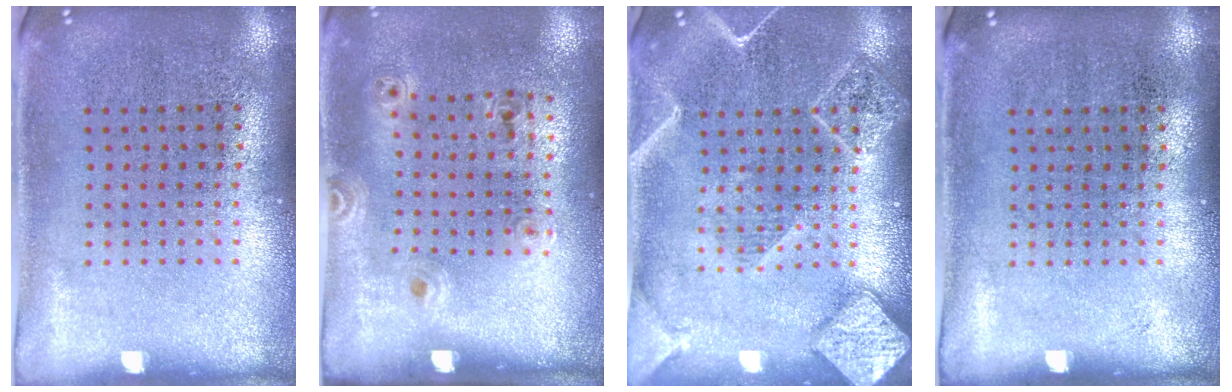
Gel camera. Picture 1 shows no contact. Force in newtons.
{"total": 1.2, "press": 0.9, "slide": 0.8}
{"total": 2.1, "press": 2.1, "slide": 0.2}
{"total": 0.0}